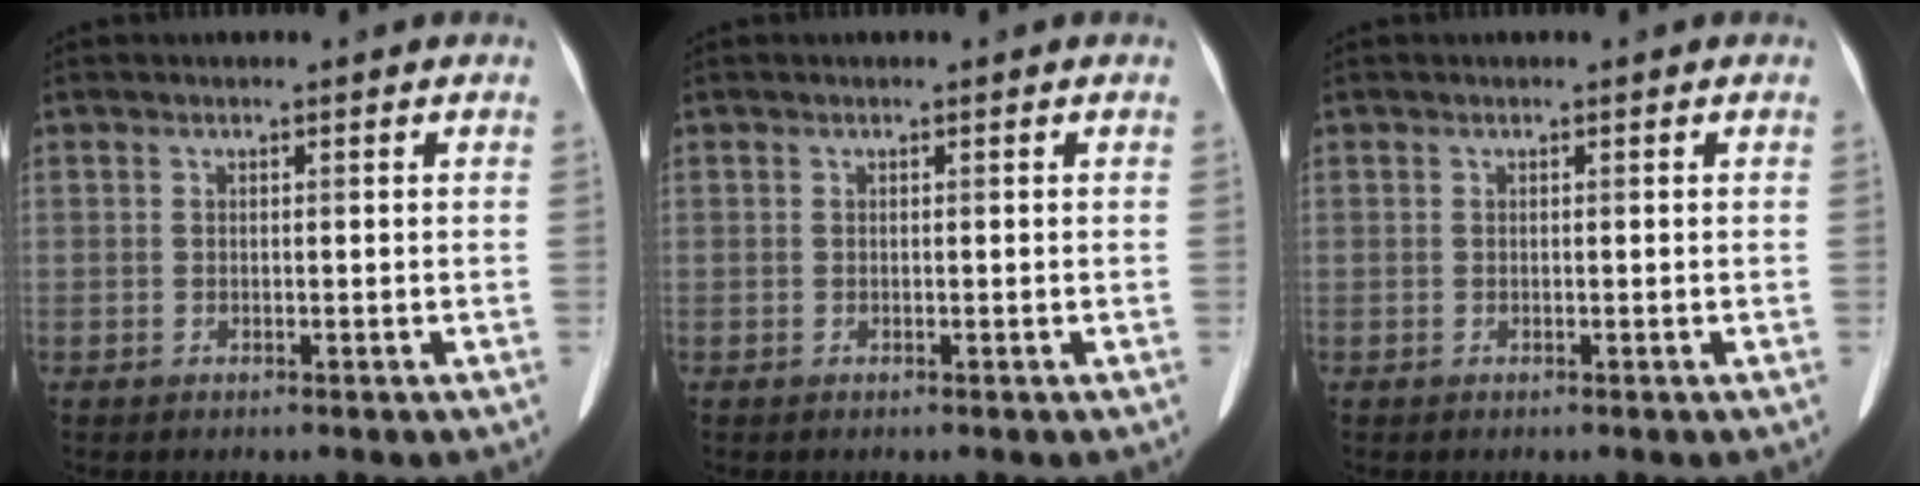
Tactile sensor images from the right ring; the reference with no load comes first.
{"total": 0.0}
{"total": 0.0}